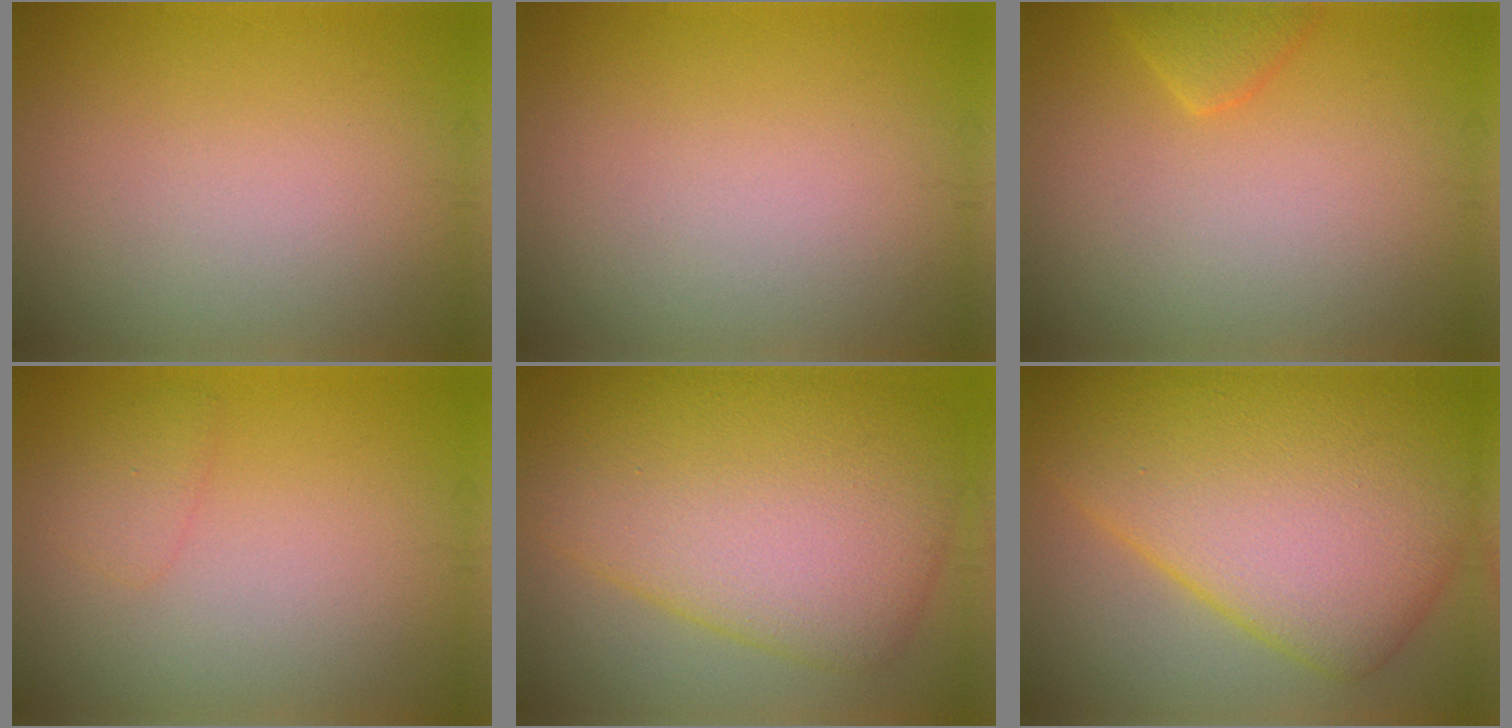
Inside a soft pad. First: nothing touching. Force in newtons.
{"total": 0.0}
{"total": 1.8, "press": 1.8, "slide": 0.1}
{"total": 1.3, "press": 1.3, "slide": 0.0}
{"total": 12.1, "press": 12.1, "slide": 0.3}
{"total": 15.8, "press": 15.8, "slide": 0.1}